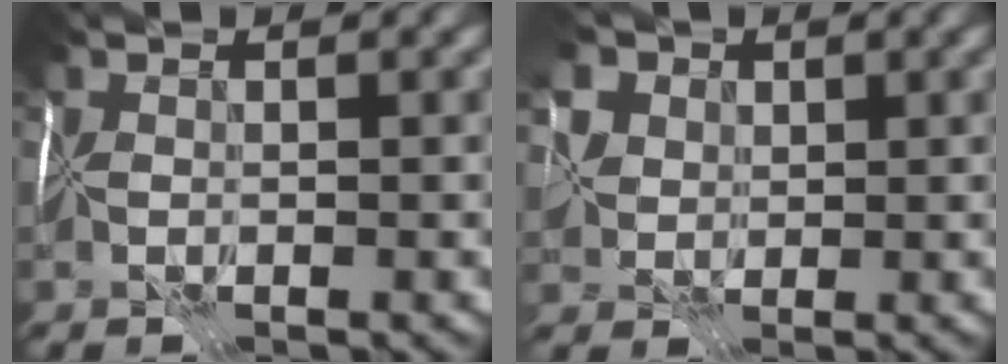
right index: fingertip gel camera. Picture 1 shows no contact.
{"total": 8.4, "force": [4.1, 6.1, 4.0], "torque": [-0.069, 0.022, 0.056]}